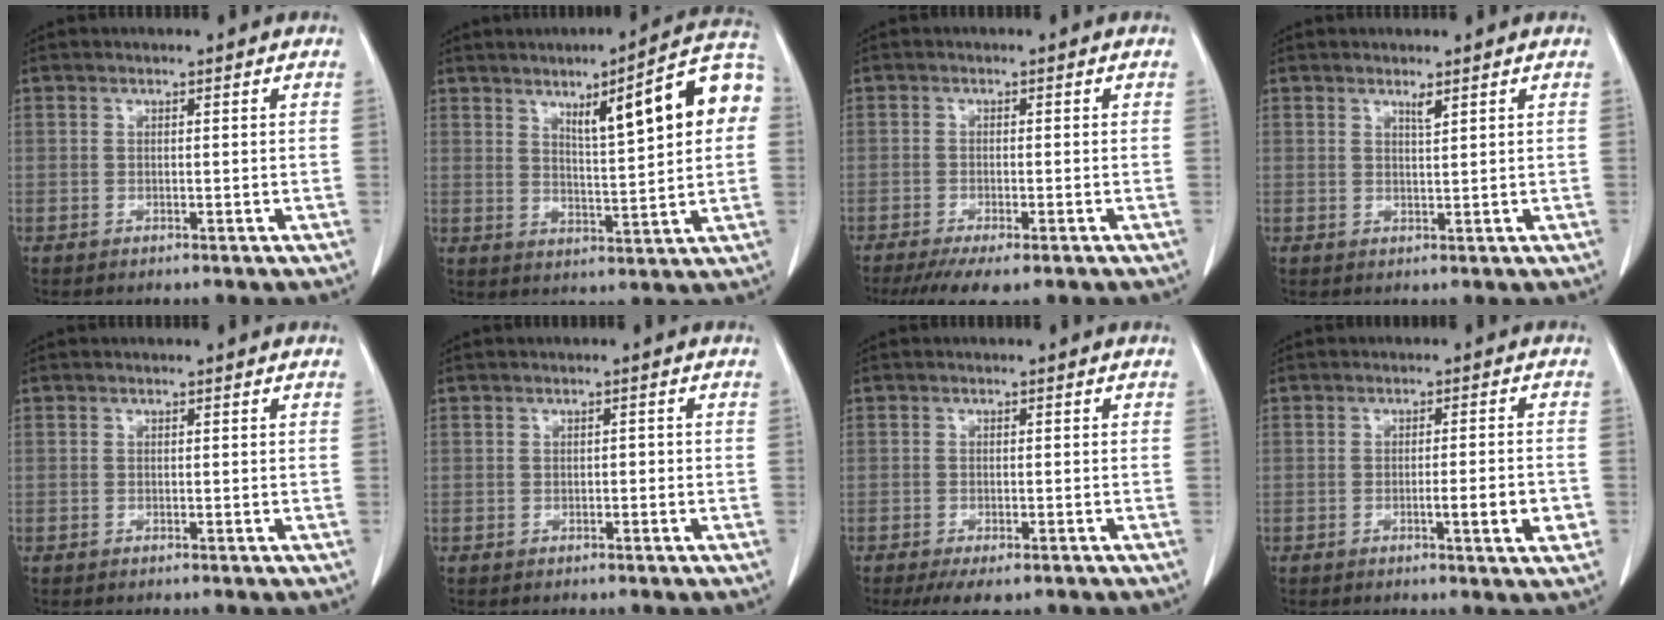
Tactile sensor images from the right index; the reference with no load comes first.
{"total": 14.1, "force": [4.2, 1.9, 13.3], "torque": [-0.182, 0.022, 0.058]}
{"total": 6.2, "force": [-4.5, 1.3, 4.1], "torque": [-0.062, -0.014, -0.071]}
{"total": 1.2, "force": [0.9, -0.1, 0.8], "torque": [-0.015, -0.006, 0.017]}
{"total": 0.0}
{"total": 0.6, "force": [-0.2, 0.4, 0.4], "torque": [-0.004, 0.002, -0.004]}
{"total": 4.8, "force": [-3.4, 1.8, 2.8], "torque": [-0.039, -0.008, -0.050]}
{"total": 5.1, "force": [-1.6, 0.3, 4.9], "torque": [-0.068, -0.004, -0.021]}